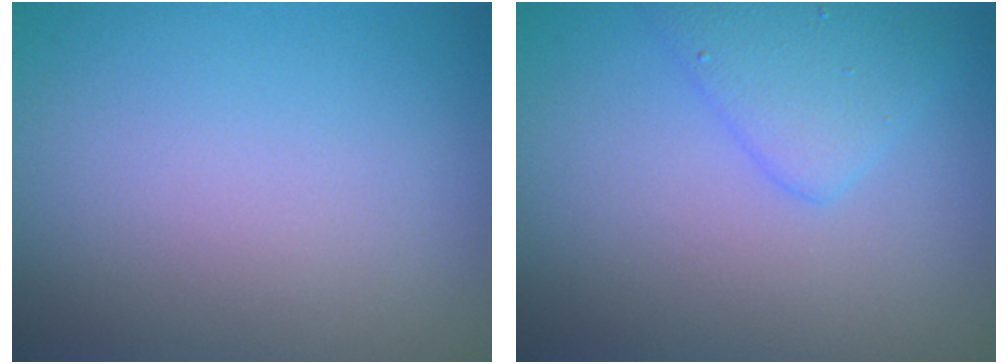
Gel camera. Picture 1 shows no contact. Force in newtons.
{"total": 2.8, "press": 2.8, "slide": 0.1}